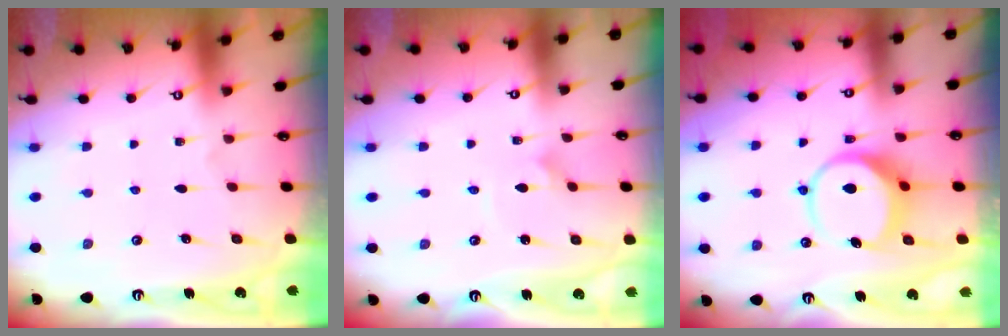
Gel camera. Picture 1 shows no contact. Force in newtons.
{"total": 1.3, "press": 1.3, "slide": 0.0}
{"total": 8.9, "press": 8.8, "slide": 0.9}